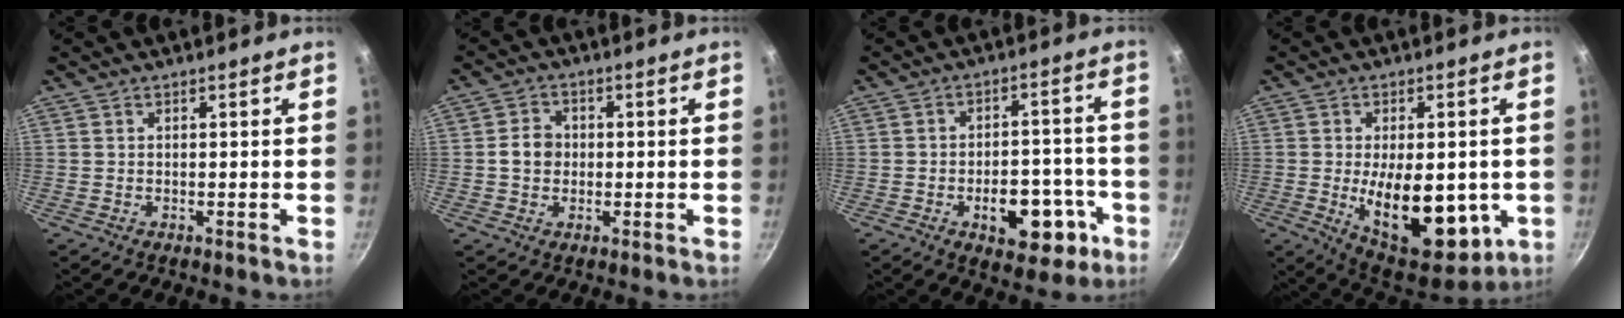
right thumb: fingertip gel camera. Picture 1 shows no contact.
{"total": 4.7, "force": [-0.2, 4.0, 2.4], "torque": [-0.021, 0.012, -0.010]}
{"total": 12.7, "force": [-5.0, 7.3, 9.1], "torque": [-0.089, 0.033, -0.058]}
{"total": 18.3, "force": [-2.7, 9.5, 15.5], "torque": [-0.193, -0.018, -0.024]}